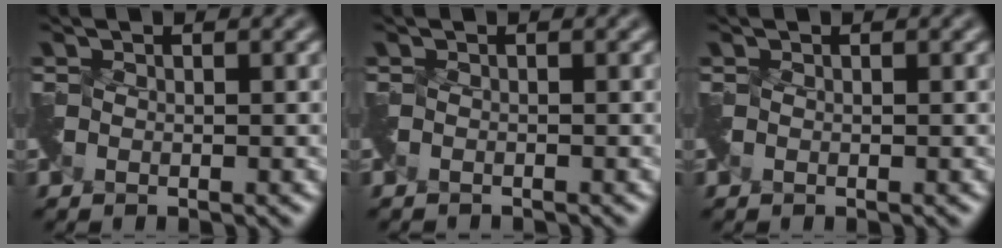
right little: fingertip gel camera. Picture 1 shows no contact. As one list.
[{"total": 1.2, "force": [-1.2, 0.0, 0.1], "torque": [0.001, -0.009, -0.026]}, {"total": 0.0}]